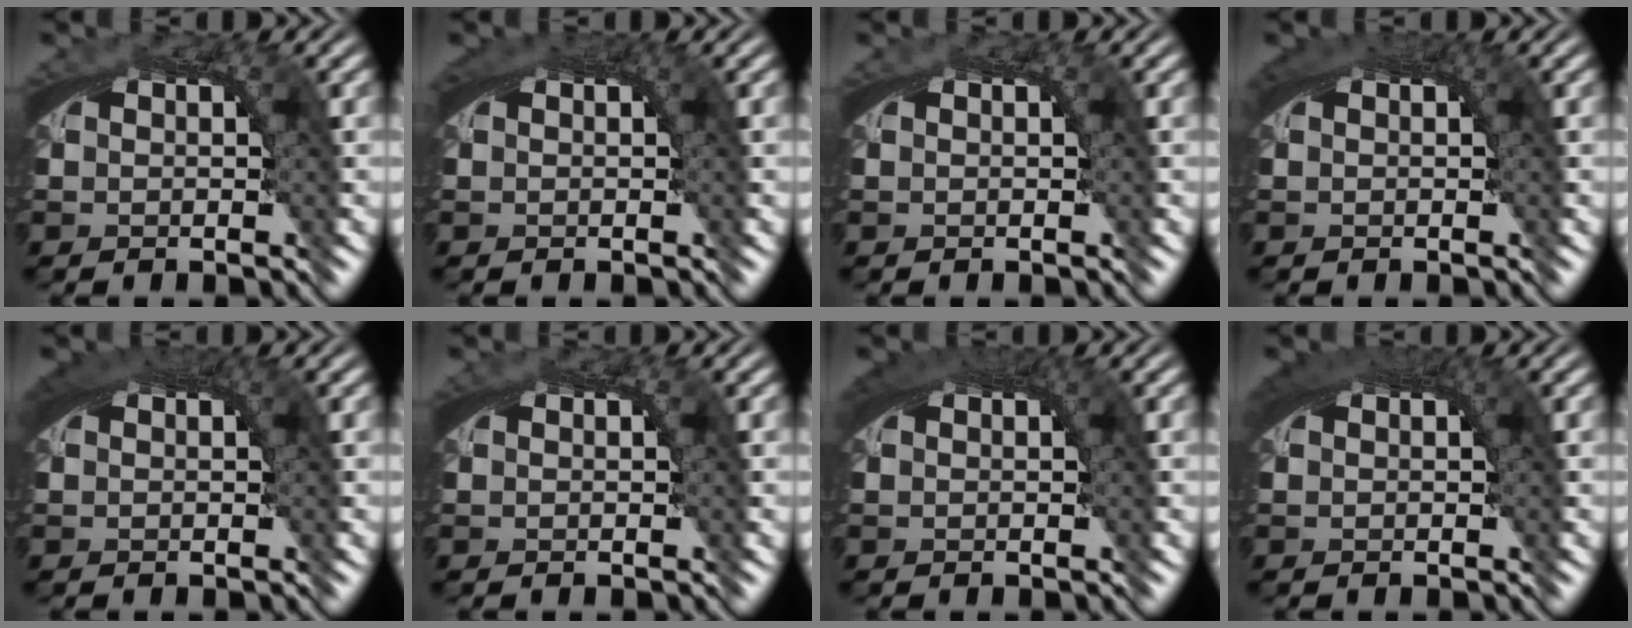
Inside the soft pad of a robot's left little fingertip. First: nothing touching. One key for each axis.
{"total": 1.2, "fx": 0.5, "fy": 0.1, "fz": 1.0, "tx": -0.016, "ty": 0.004, "tz": 0.009}
{"total": 0.0}
{"total": 1.5, "fx": 0.7, "fy": 0.1, "fz": 1.3, "tx": -0.018, "ty": 0.006, "tz": 0.011}
{"total": 1.9, "fx": 0.8, "fy": 0.3, "fz": 1.7, "tx": -0.023, "ty": 0.006, "tz": 0.012}
{"total": 0.0}
{"total": 1.9, "fx": 0.8, "fy": 0.3, "fz": 1.7, "tx": -0.022, "ty": 0.006, "tz": 0.012}
{"total": 2.2, "fx": 0.9, "fy": 0.4, "fz": 1.9, "tx": -0.025, "ty": 0.007, "tz": 0.014}